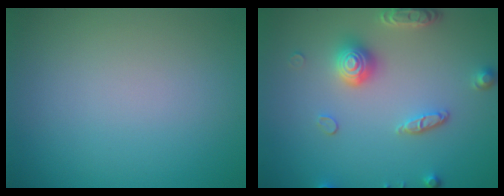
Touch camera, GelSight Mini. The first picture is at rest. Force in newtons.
{"total": 4.1, "press": 3.5, "slide": 2.1}